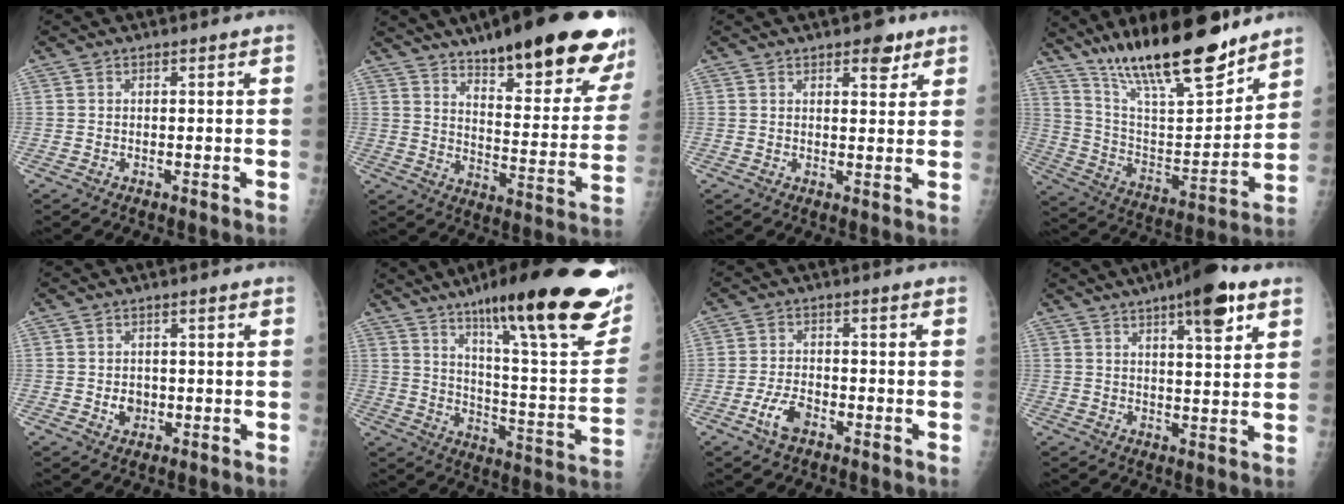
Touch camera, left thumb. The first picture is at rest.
{"total": 27.9, "force": [19.5, 7.0, 18.7], "torque": [-0.223, -0.077, 0.267]}
{"total": 4.4, "force": [2.7, 2.1, 2.8], "torque": [-0.018, -0.012, 0.034]}
{"total": 23.8, "force": [17.9, 6.2, 14.5], "torque": [-0.213, -0.082, 0.309]}
{"total": 2.8, "force": [-0.5, 2.4, 1.5], "torque": [-0.011, 0.003, -0.003]}
{"total": 30.8, "force": [17.9, 6.4, 24.2], "torque": [-0.299, -0.048, 0.268]}
{"total": 5.1, "force": [-2.8, 2.5, 3.4], "torque": [-0.068, 0.017, -0.050]}
{"total": 10.9, "force": [6.1, 2.9, 8.6], "torque": [-0.109, -0.022, 0.084]}